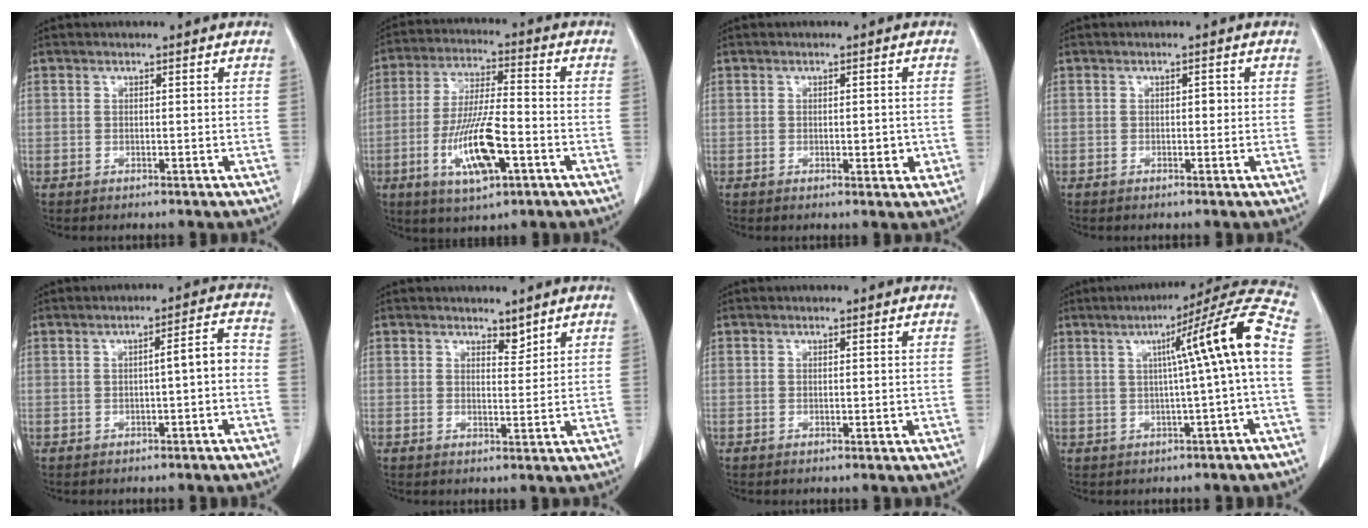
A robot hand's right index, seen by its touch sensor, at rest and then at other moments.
{"total": 12.9, "force": [-4.5, 3.2, 11.7], "torque": [-0.233, -0.007, -0.076]}
{"total": 3.2, "force": [-0.6, 1.5, 2.8], "torque": [-0.039, 0.002, -0.003]}
{"total": 1.5, "force": [0.0, 0.8, 1.2], "torque": [-0.022, 0.009, 0.000]}
{"total": 4.8, "force": [-0.6, 0.9, 4.6], "torque": [-0.069, 0.022, -0.005]}
{"total": 2.3, "force": [1.9, 1.0, 0.9], "torque": [-0.016, -0.004, 0.035]}
{"total": 1.1, "force": [-0.2, 0.6, 0.9], "torque": [-0.021, 0.000, 0.000]}
{"total": 12.9, "force": [0.7, -1.0, 12.9], "torque": [-0.176, 0.031, 0.008]}